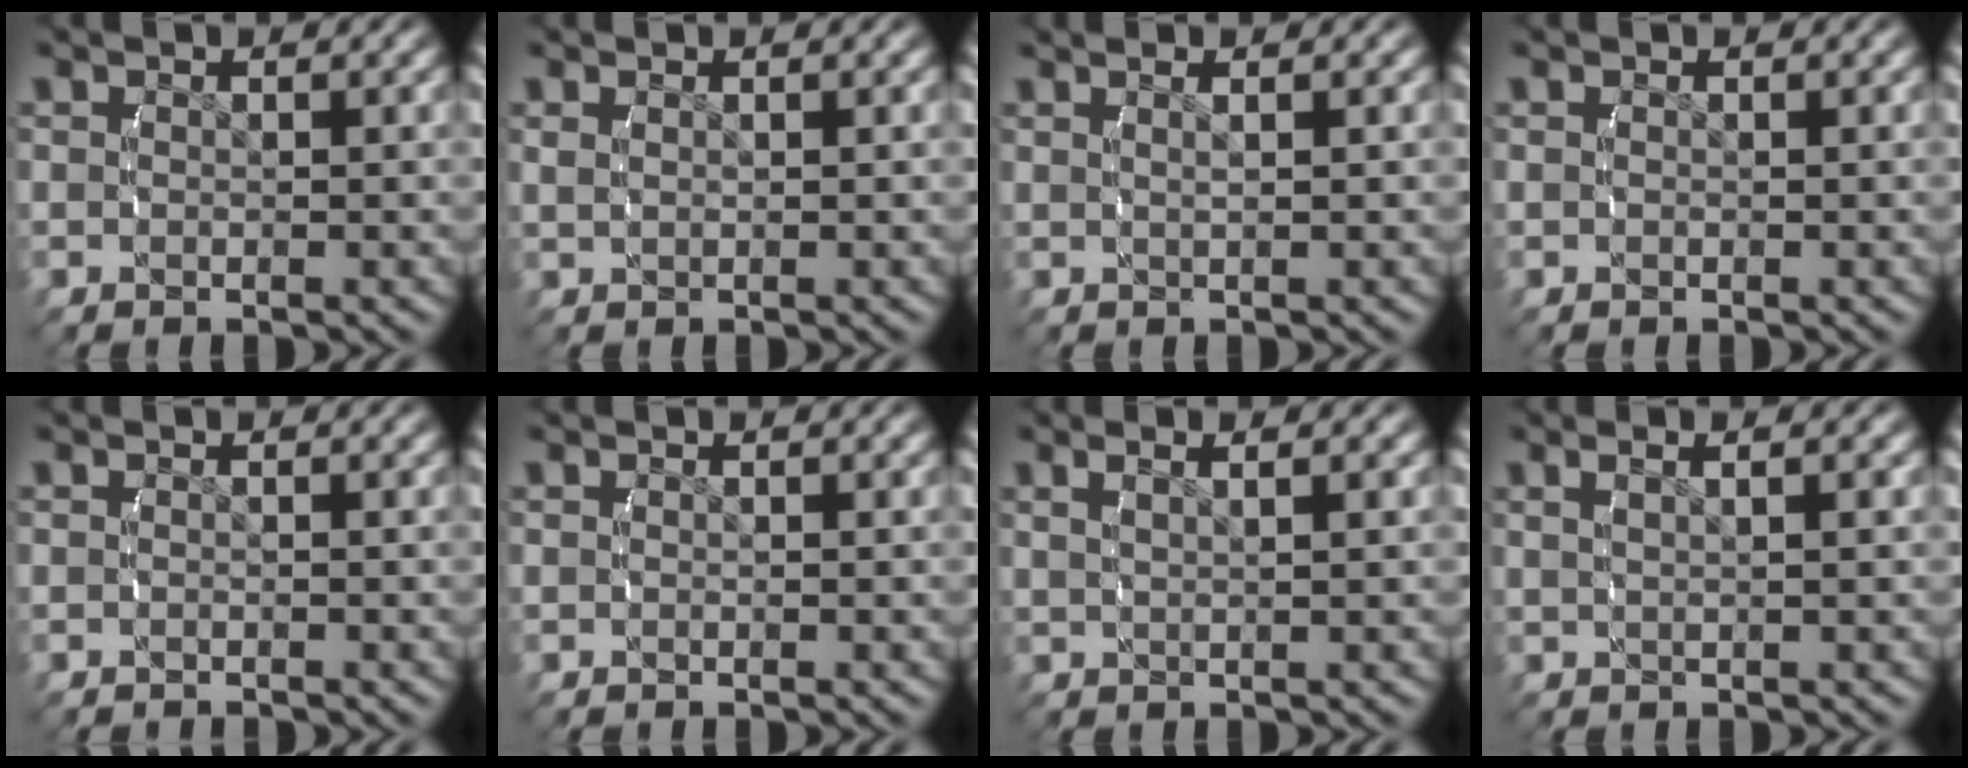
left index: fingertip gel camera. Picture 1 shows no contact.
{"total": 0.8, "force": [0.5, 0.0, 0.6], "torque": [-0.012, -0.004, 0.019]}
{"total": 2.0, "force": [1.2, 0.0, 1.7], "torque": [-0.016, 0.008, 0.020]}
{"total": 0.0}
{"total": 0.6, "force": [-0.6, -0.1, -0.1], "torque": [-0.003, -0.005, -0.008]}
{"total": 0.0}
{"total": 1.9, "force": [1.2, -0.3, 1.5], "torque": [-0.019, 0.007, 0.026]}
{"total": 1.9, "force": [1.0, -0.1, 1.6], "torque": [-0.018, 0.010, 0.021]}